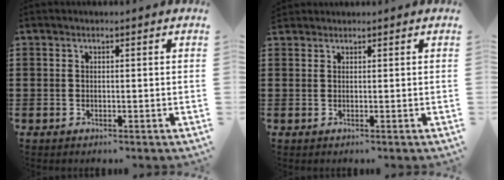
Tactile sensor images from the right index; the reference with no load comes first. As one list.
[{"total": 0.7, "force": [0.7, 0.1, -0.2], "torque": [0.003, 0.002, 0.013]}]